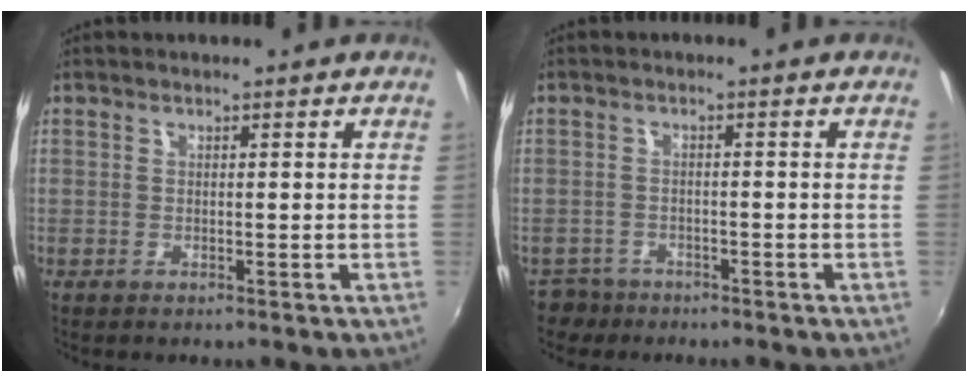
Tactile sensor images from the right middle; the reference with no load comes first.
{"total": 3.6, "force": [-2.8, 2.2, 0.1], "torque": [-0.015, 0.001, -0.053]}